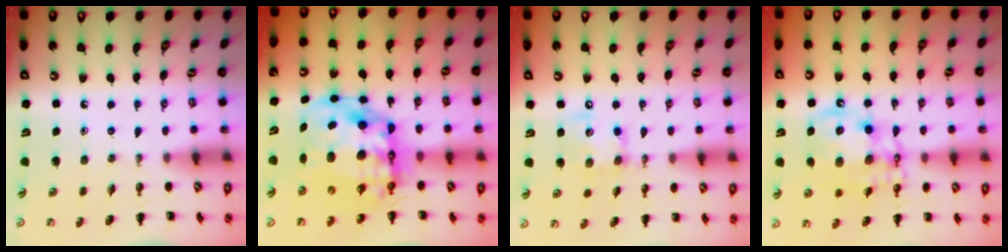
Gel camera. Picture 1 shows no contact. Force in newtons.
{"total": 15.8, "press": 15.3, "slide": 3.8}
{"total": 9.8, "press": 9.8, "slide": 1.2}
{"total": 14.1, "press": 13.7, "slide": 3.3}